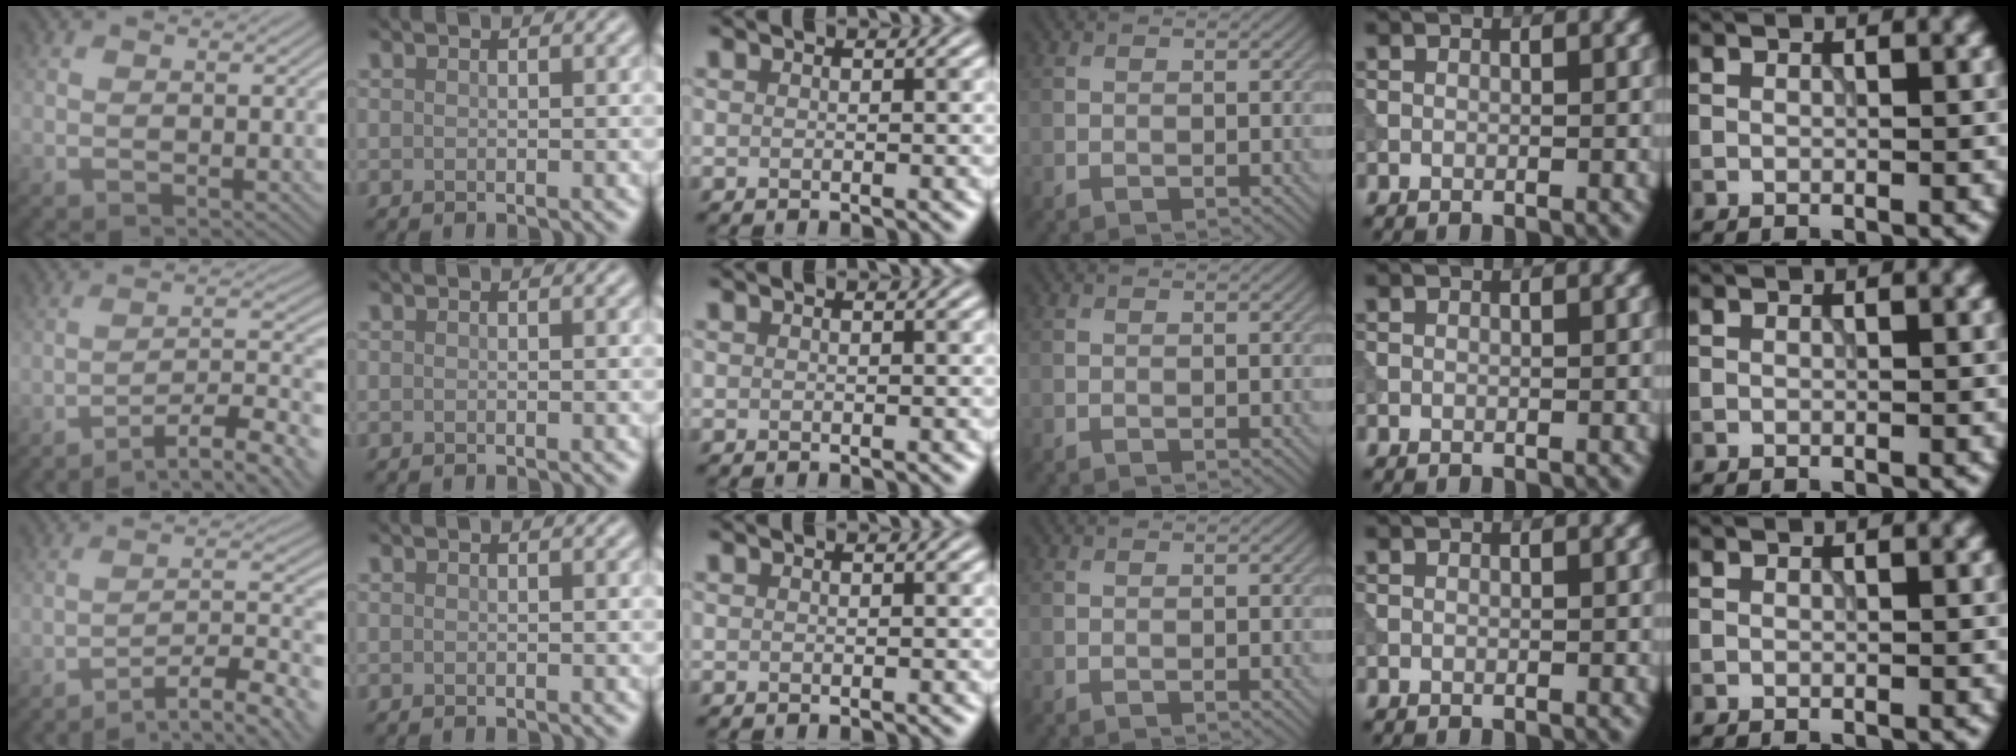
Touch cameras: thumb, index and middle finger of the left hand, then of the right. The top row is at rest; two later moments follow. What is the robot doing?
{"motion": "extract", "object": "tissue"}